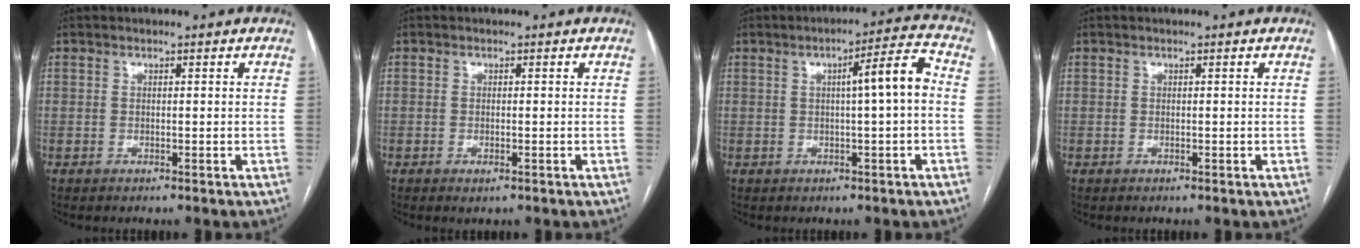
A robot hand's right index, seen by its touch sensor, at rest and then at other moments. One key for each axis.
{"total": 1.2, "fx": -0.6, "fy": 0.3, "fz": 1.0, "tx": -0.015, "ty": -0.003, "tz": -0.006}
{"total": 6.7, "fx": 0.3, "fy": 0.0, "fz": 6.7, "tx": -0.097, "ty": 0.016, "tz": 0.002}
{"total": 0.0}